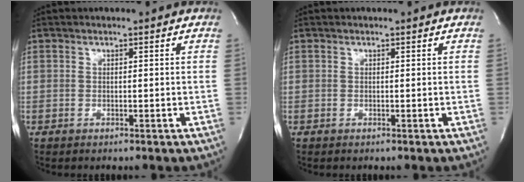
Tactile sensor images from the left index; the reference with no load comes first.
{"total": 0.0}